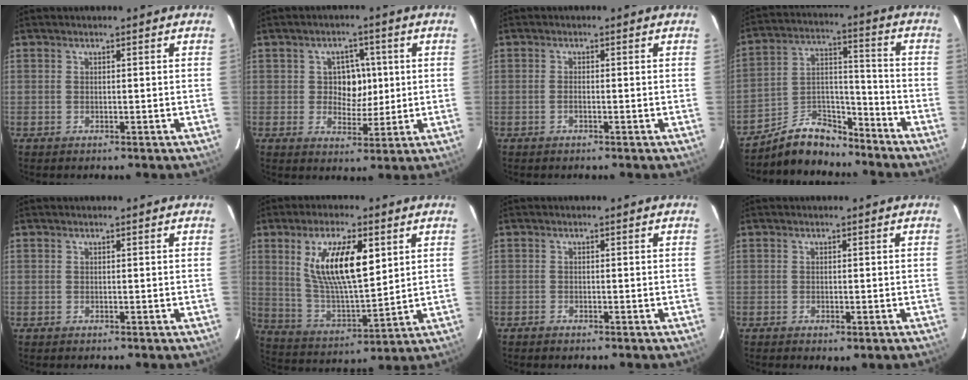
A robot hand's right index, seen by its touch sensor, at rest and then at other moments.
{"total": 5.8, "force": [0.5, 4.9, 3.0], "torque": [-0.049, 0.009, 0.012]}
{"total": 1.0, "force": [-0.5, 0.4, 0.8], "torque": [-0.018, 0.002, -0.010]}
{"total": 11.5, "force": [-9.5, 5.2, 3.8], "torque": [-0.075, 0.048, -0.159]}
{"total": 0.0}
{"total": 15.2, "force": [5.3, 5.1, 13.2], "torque": [-0.244, 0.001, 0.106]}
{"total": 1.0, "force": [-0.9, 0.4, 0.2], "torque": [-0.014, 0.002, -0.016]}
{"total": 2.0, "force": [-1.0, 0.8, 1.5], "torque": [-0.026, -0.007, -0.013]}